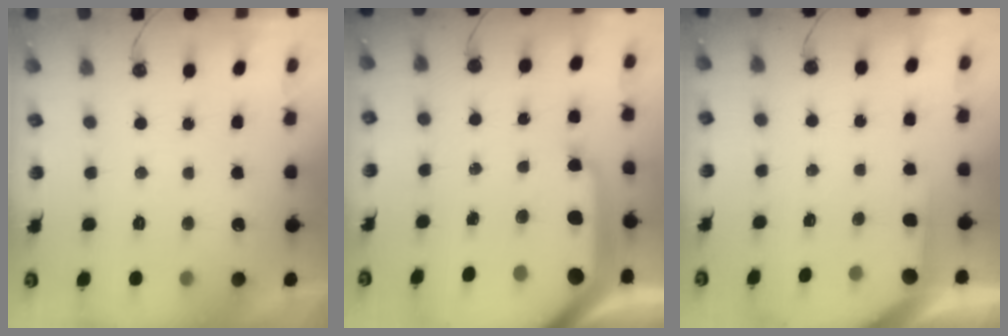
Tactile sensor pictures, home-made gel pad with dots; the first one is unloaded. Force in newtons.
{"total": 16.9, "press": 16.8, "slide": 1.7}
{"total": 2.3, "press": 2.3, "slide": 0.3}